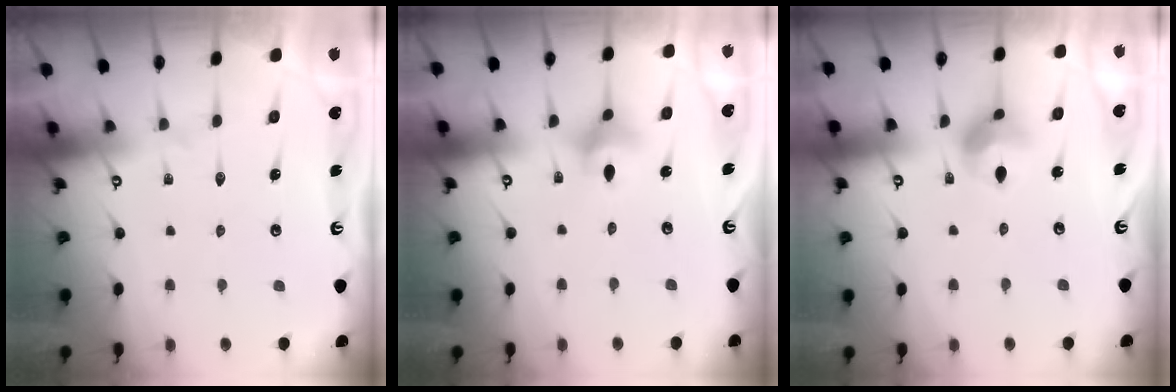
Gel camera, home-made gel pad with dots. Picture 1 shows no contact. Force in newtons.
{"total": 5.1, "press": 4.7, "slide": 1.8}
{"total": 8.5, "press": 8.5, "slide": 0.5}